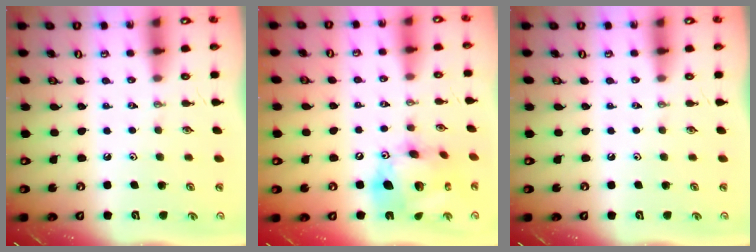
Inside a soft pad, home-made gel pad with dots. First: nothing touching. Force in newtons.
{"total": 18.4, "press": 18.3, "slide": 2.0}
{"total": 0.0}